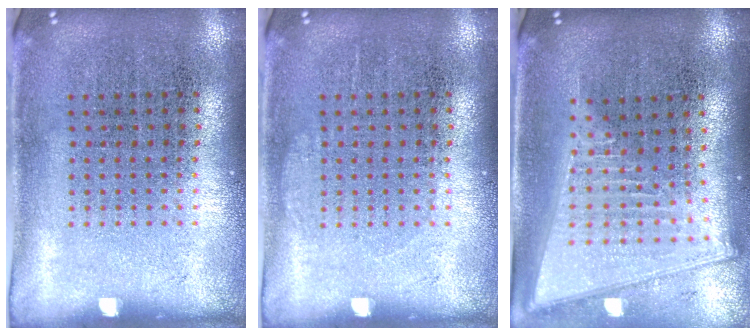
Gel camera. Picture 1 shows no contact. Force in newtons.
{"total": 0.6, "press": 0.5, "slide": 0.1}
{"total": 2.2, "press": 1.8, "slide": 1.2}